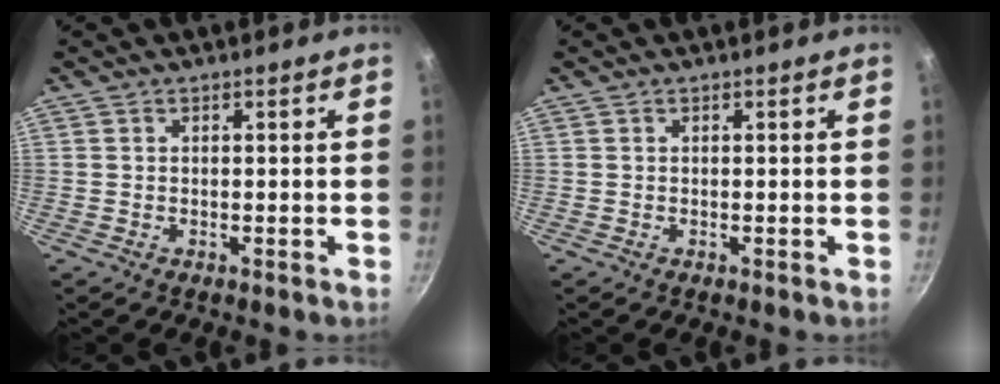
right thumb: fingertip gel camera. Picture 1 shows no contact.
{"total": 0.0}